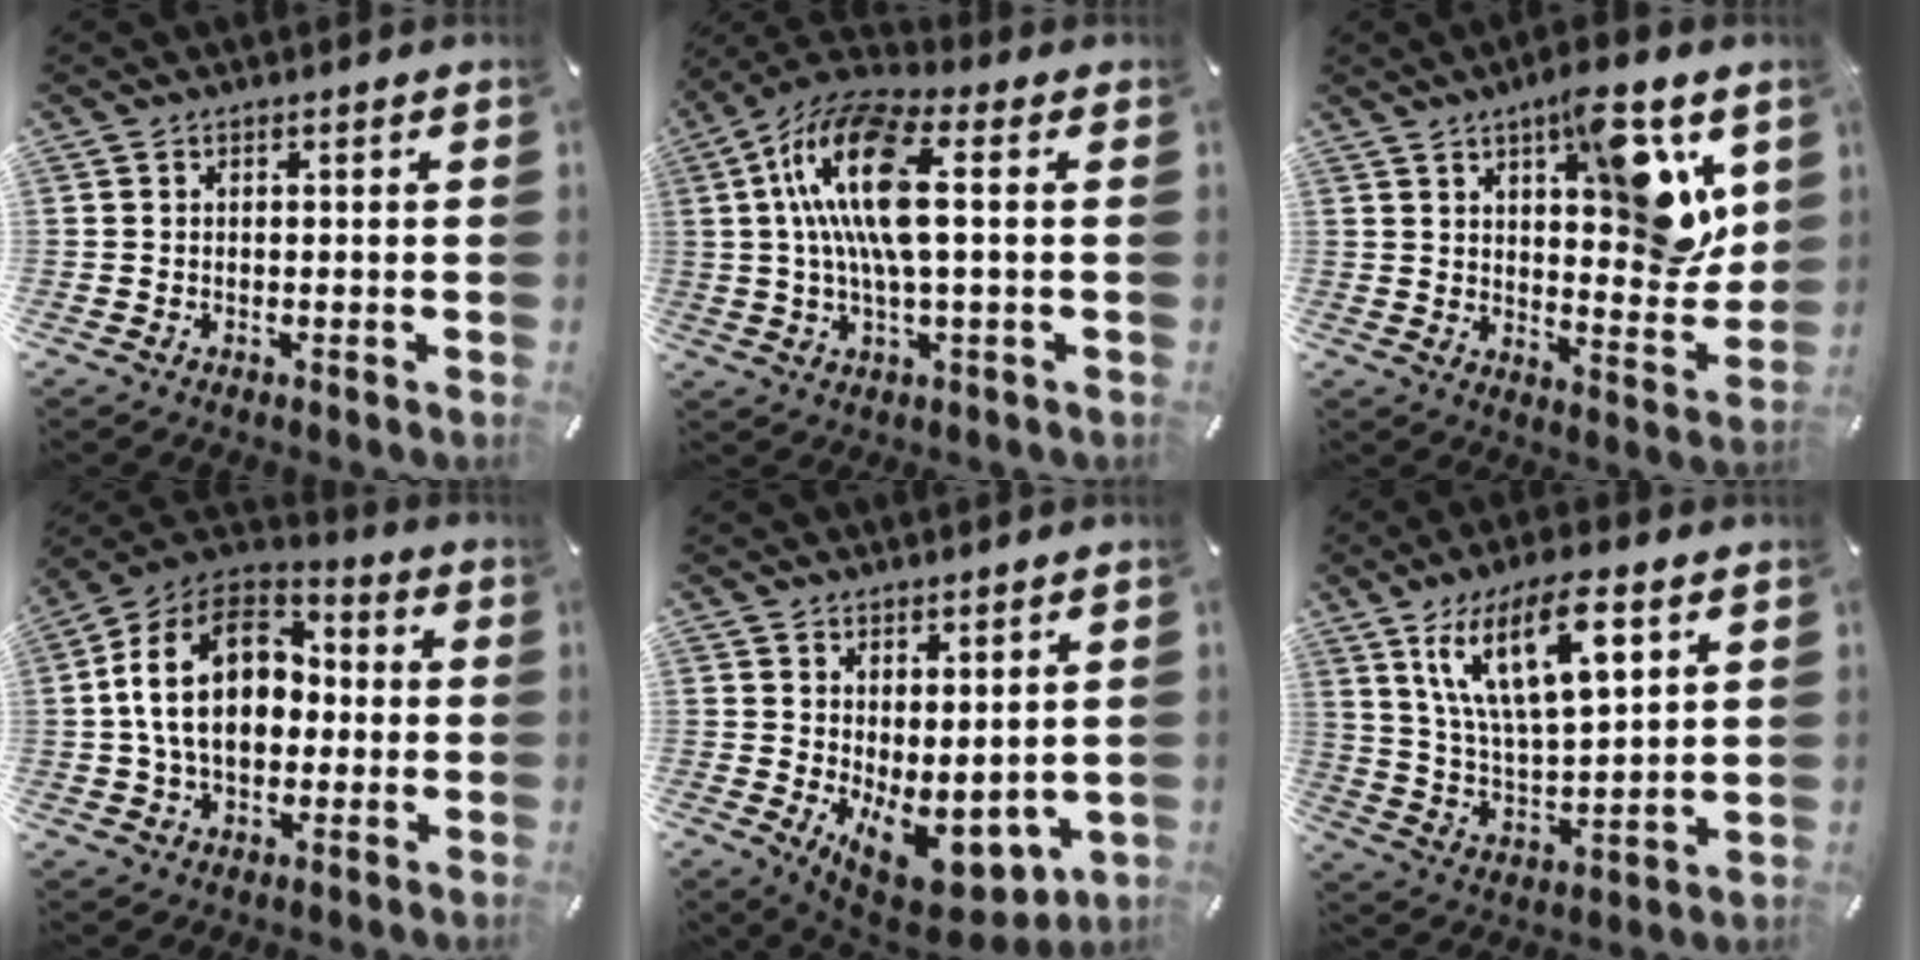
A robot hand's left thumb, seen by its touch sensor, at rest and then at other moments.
{"total": 15.8, "force": [2.3, 6.0, 14.4], "torque": [-0.303, -0.006, 0.034]}
{"total": 15.2, "force": [7.6, 5.8, 11.9], "torque": [-0.132, -0.053, 0.119]}
{"total": 17.6, "force": [0.8, 12.7, 12.2], "torque": [-0.245, 0.014, 0.010]}
{"total": 9.0, "force": [-0.9, 6.1, 6.6], "torque": [-0.066, -0.023, 0.000]}
{"total": 17.1, "force": [9.4, 6.7, 12.7], "torque": [-0.268, -0.019, 0.156]}